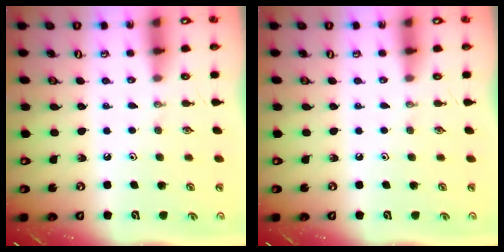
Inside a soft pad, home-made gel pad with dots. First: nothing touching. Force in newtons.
{"total": 0.0}